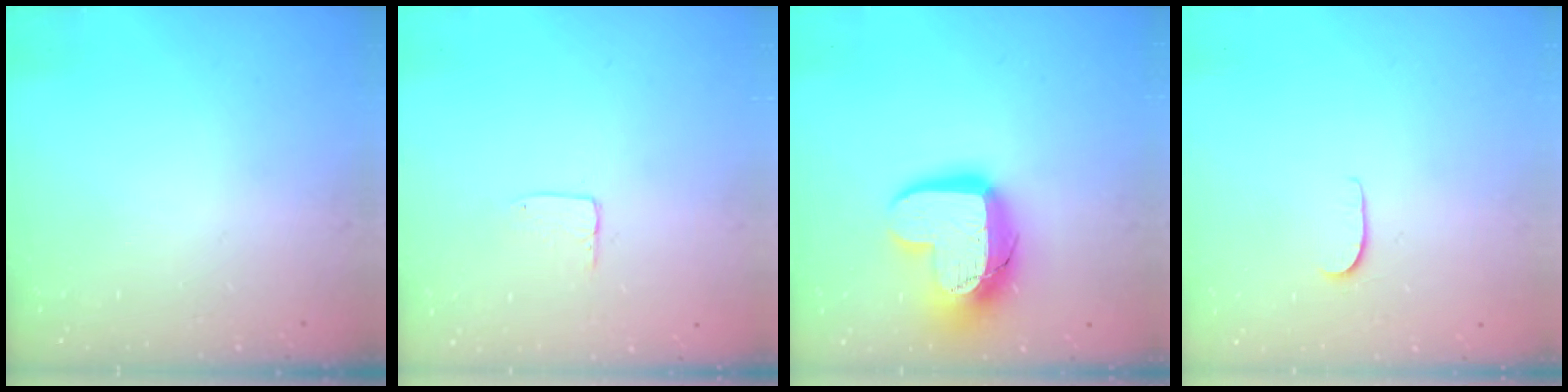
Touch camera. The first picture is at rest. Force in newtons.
{"total": 3.8, "press": 3.8, "slide": 0.3}
{"total": 16.1, "press": 16.1, "slide": 1.1}
{"total": 4.2, "press": 4.2, "slide": 0.4}